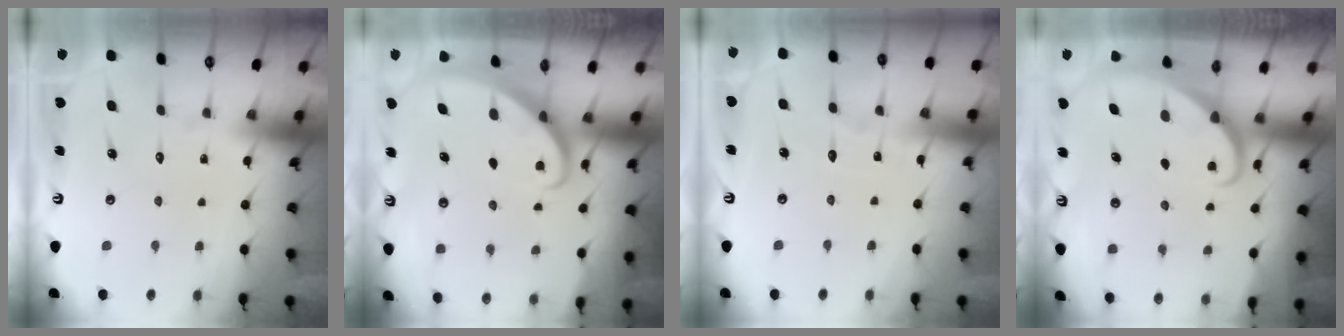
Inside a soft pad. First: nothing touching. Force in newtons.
{"total": 2.7, "press": 2.7, "slide": 0.2}
{"total": 3.0, "press": 3.0, "slide": 0.3}
{"total": 1.7, "press": 1.7, "slide": 0.1}